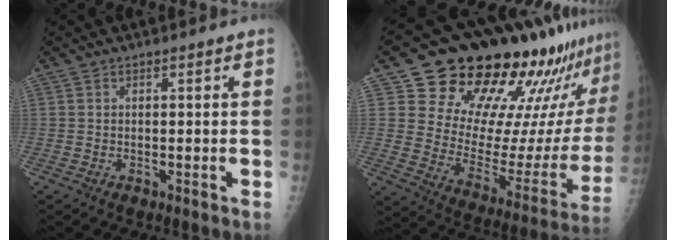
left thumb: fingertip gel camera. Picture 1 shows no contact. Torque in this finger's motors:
{"motor_torque": [0.69, 0.77, 1.41, -1.36, 0.15]}